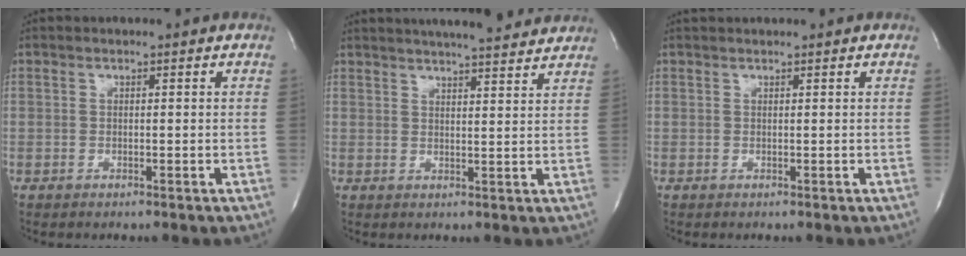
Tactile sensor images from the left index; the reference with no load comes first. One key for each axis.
{"total": 13.3, "fx": 12.0, "fy": 1.5, "fz": 5.6, "tx": -0.086, "ty": 0.014, "tz": 0.155}
{"total": 2.6, "fx": 2.4, "fy": 0.2, "fz": 1.0, "tx": -0.010, "ty": 0.029, "tz": 0.035}